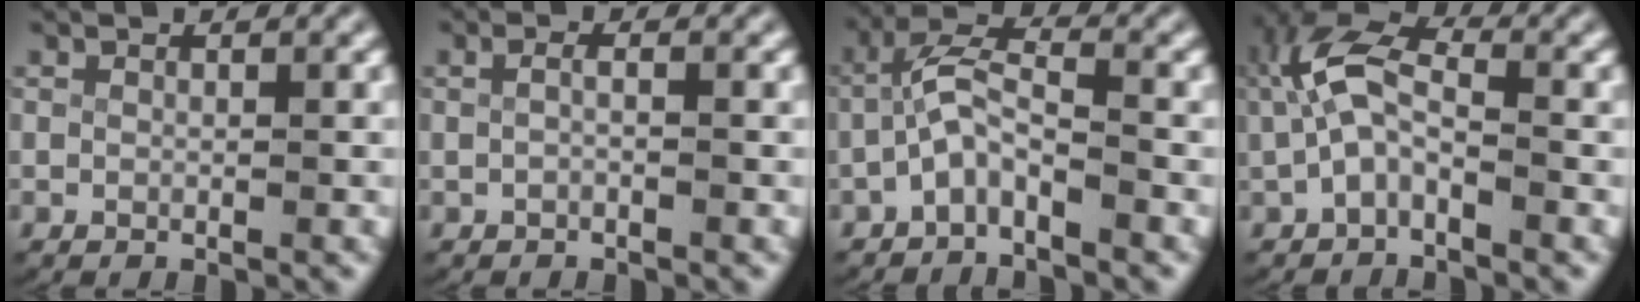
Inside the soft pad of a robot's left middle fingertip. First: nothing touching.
{"total": 0.8, "force": [-0.4, 0.0, 0.7], "torque": [-0.017, -0.004, -0.003]}
{"total": 4.1, "force": [-1.4, 2.6, 2.8], "torque": [-0.060, -0.005, -0.032]}
{"total": 5.6, "force": [0.3, 3.7, 4.1], "torque": [-0.093, -0.008, 0.000]}